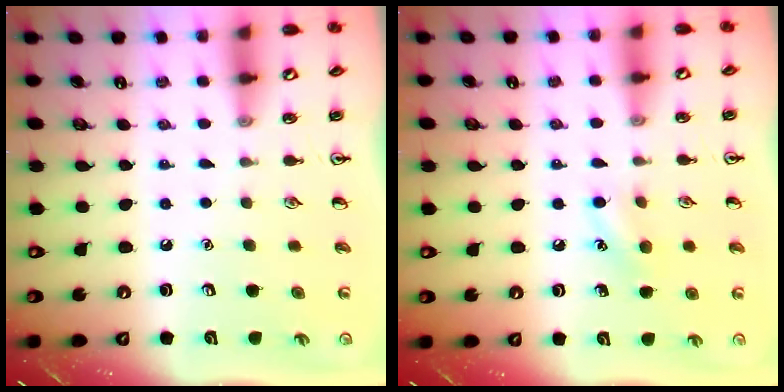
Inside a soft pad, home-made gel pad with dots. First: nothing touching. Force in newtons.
{"total": 8.0, "press": 7.8, "slide": 1.8}